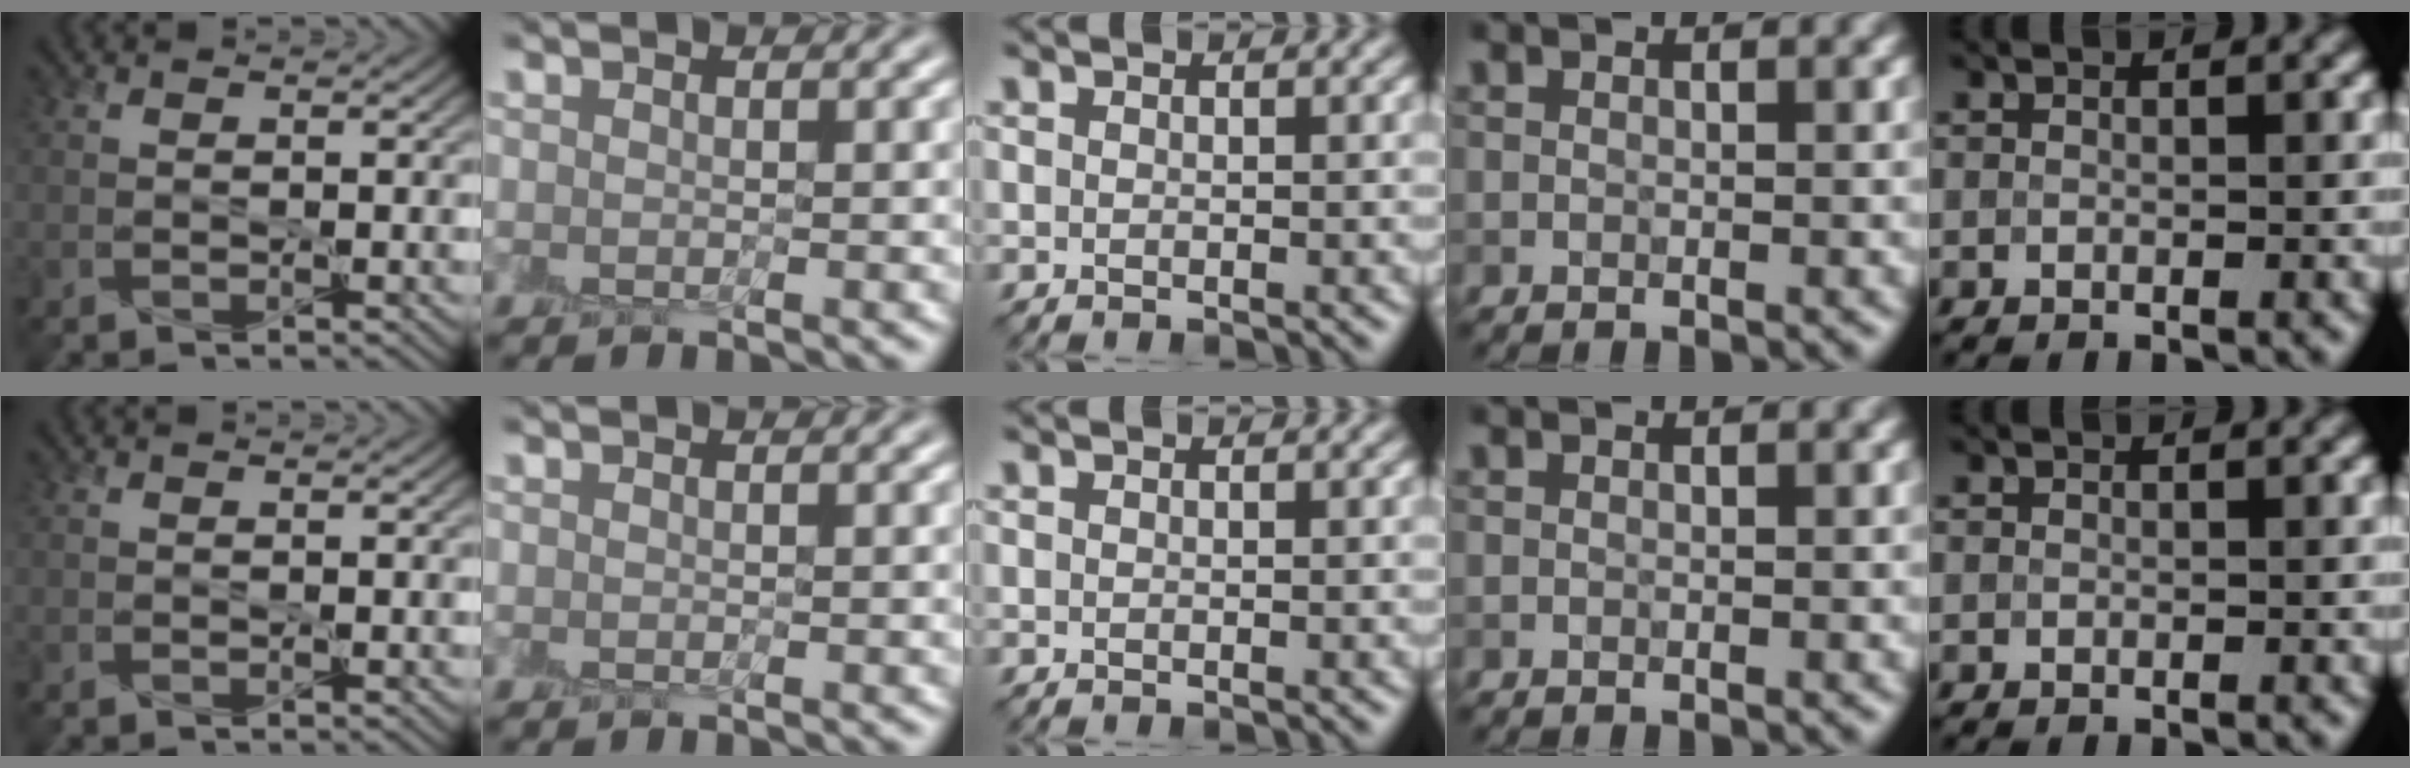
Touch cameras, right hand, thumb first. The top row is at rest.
{}